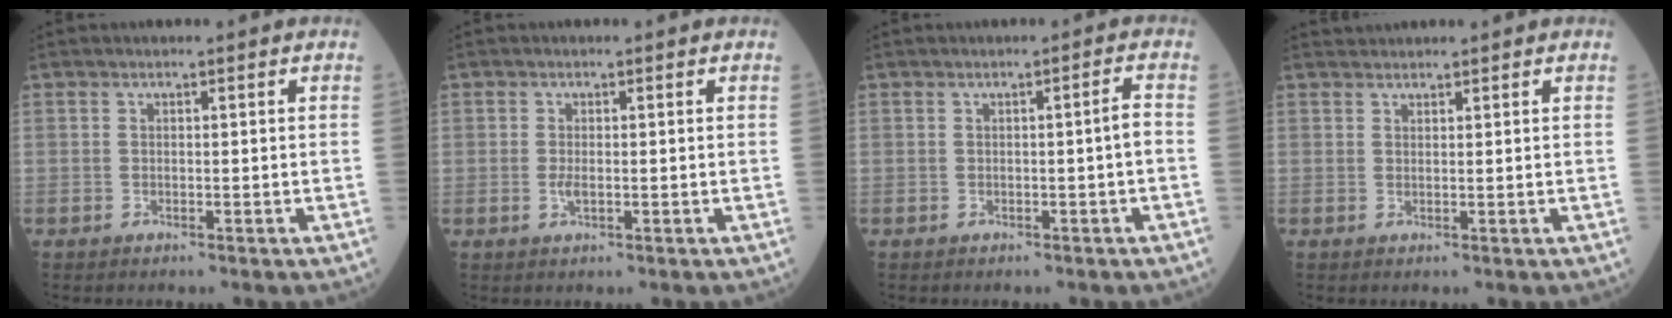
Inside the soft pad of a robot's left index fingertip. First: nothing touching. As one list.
[{"total": 1.3, "force": [-0.2, 0.7, 1.0], "torque": [-0.021, -0.001, -0.002]}, {"total": 1.7, "force": [-0.5, -0.3, 1.6], "torque": [-0.022, 0.000, -0.007]}, {"total": 1.3, "force": [1.3, 0.0, -0.2], "torque": [-0.004, 0.018, 0.030]}]